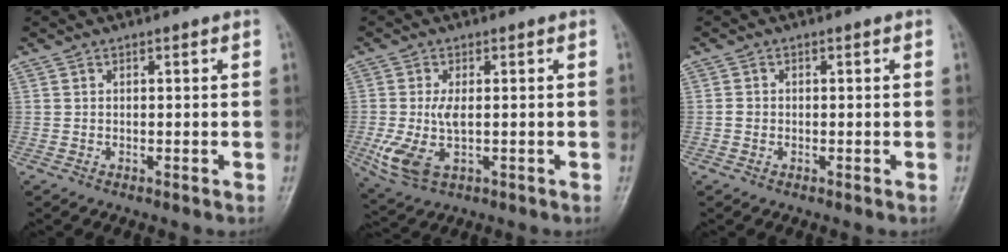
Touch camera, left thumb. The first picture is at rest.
{"total": 7.7, "force": [-1.3, 4.0, 6.5], "torque": [-0.153, -0.004, -0.017]}
{"total": 1.1, "force": [-0.4, 0.9, 0.4], "torque": [-0.008, 0.002, -0.011]}